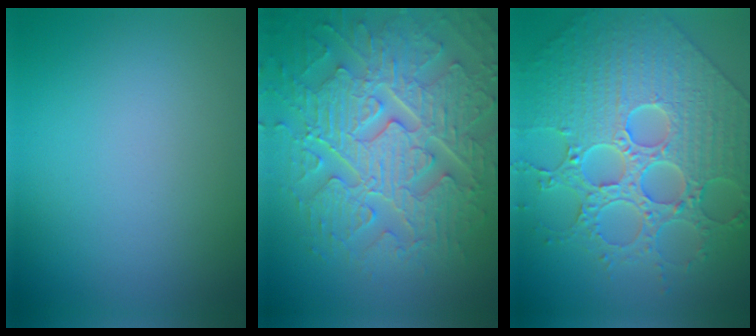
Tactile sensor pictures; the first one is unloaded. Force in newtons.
{"total": 9.4, "press": 6.8, "slide": 6.5}
{"total": 9.3, "press": 7.3, "slide": 5.7}